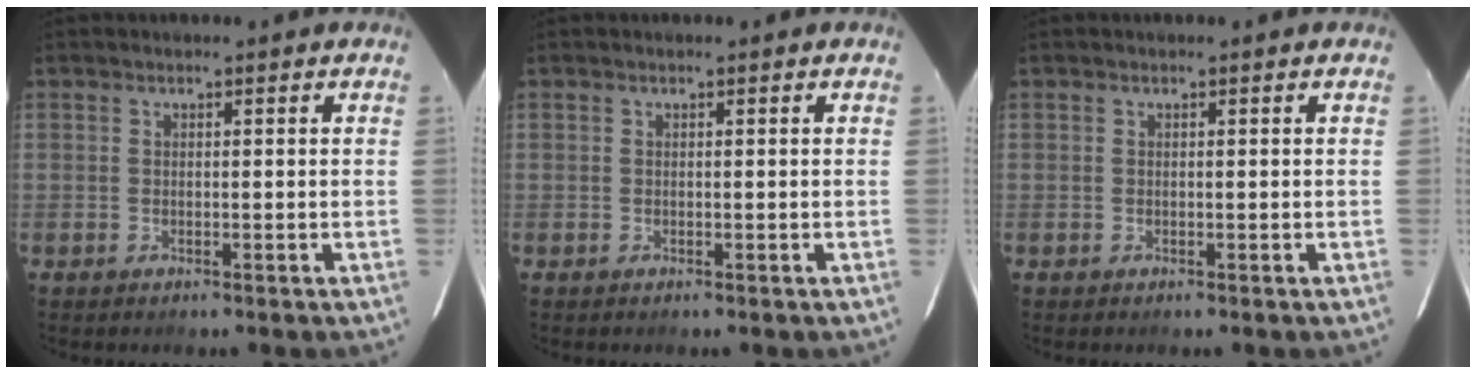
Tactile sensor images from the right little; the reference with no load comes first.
{"total": 0.0}
{"total": 0.0}